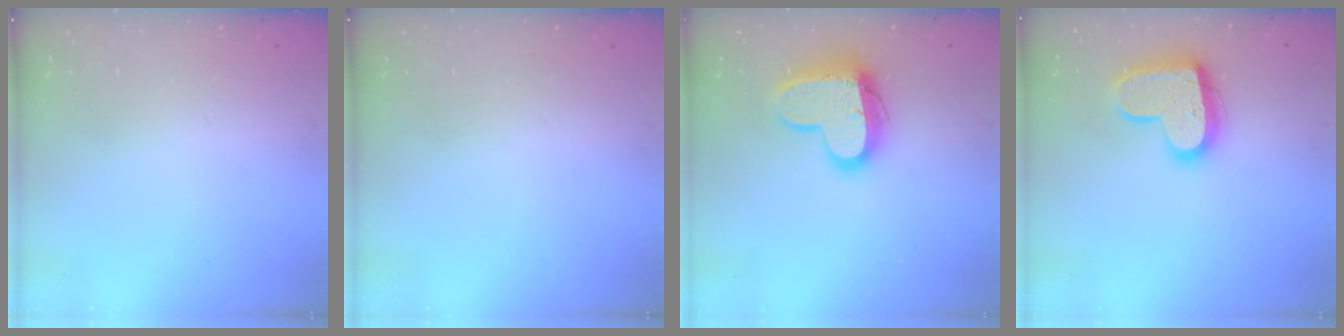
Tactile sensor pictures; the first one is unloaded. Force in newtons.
{"total": 0.0}
{"total": 13.5, "press": 13.5, "slide": 1.2}
{"total": 16.3, "press": 16.3, "slide": 1.3}